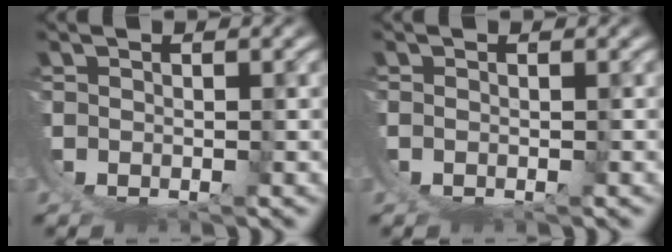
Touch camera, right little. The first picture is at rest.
{"total": 0.0}